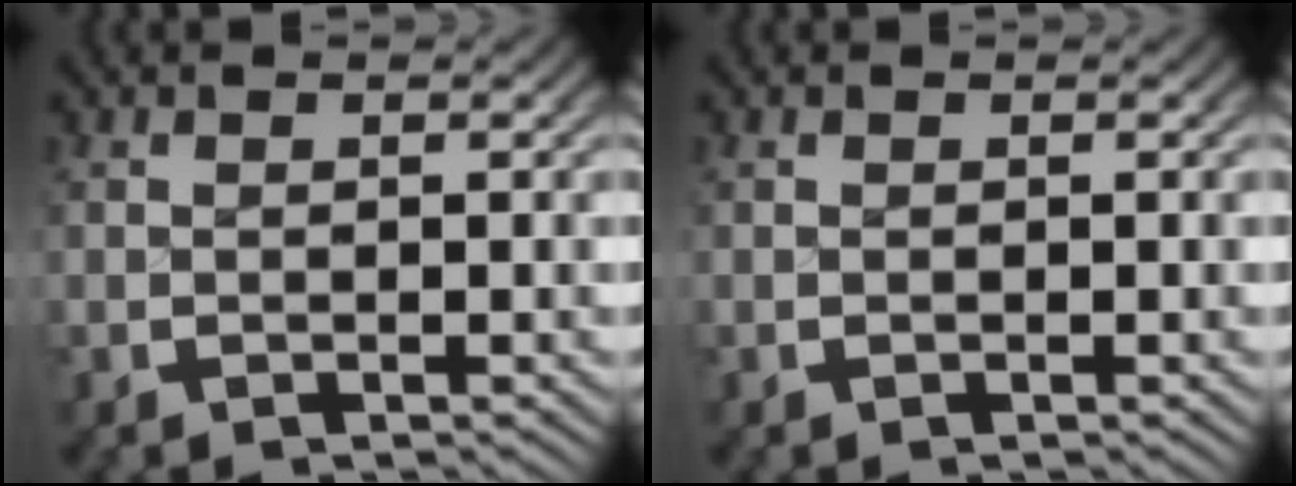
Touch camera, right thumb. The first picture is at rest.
{"total": 0.0}